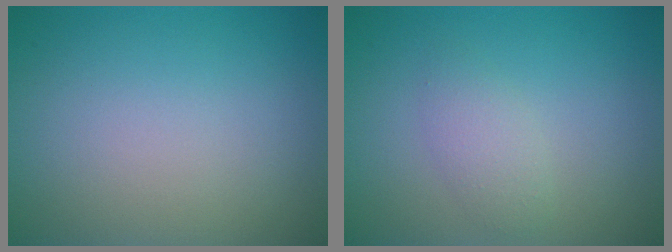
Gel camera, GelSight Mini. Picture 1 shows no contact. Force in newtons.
{"total": 1.9, "press": 1.9, "slide": 0.1}